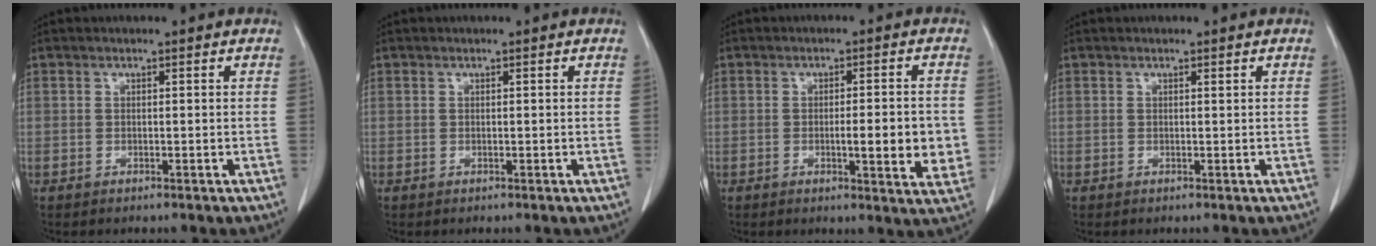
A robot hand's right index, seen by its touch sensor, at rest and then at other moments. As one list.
[{"total": 0.0}, {"total": 7.4, "force": [-1.0, 1.3, 7.2], "torque": [-0.091, -0.006, -0.012]}, {"total": 0.0}]